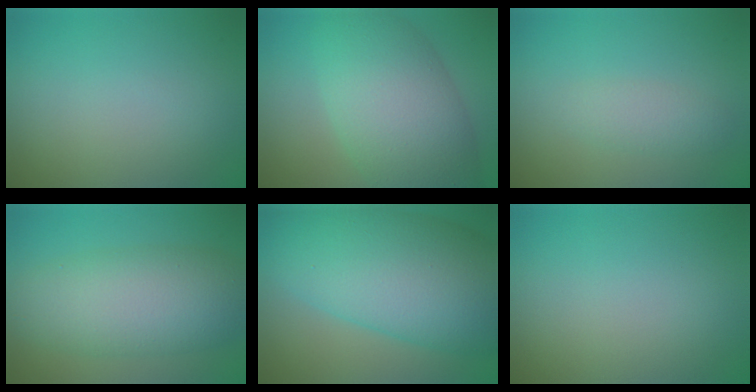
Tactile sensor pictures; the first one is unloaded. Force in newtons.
{"total": 9.4, "press": 9.4, "slide": 0.3}
{"total": 1.7, "press": 1.7, "slide": 0.1}
{"total": 7.7, "press": 7.7, "slide": 0.2}
{"total": 13.2, "press": 13.2, "slide": 0.4}
{"total": 0.0}